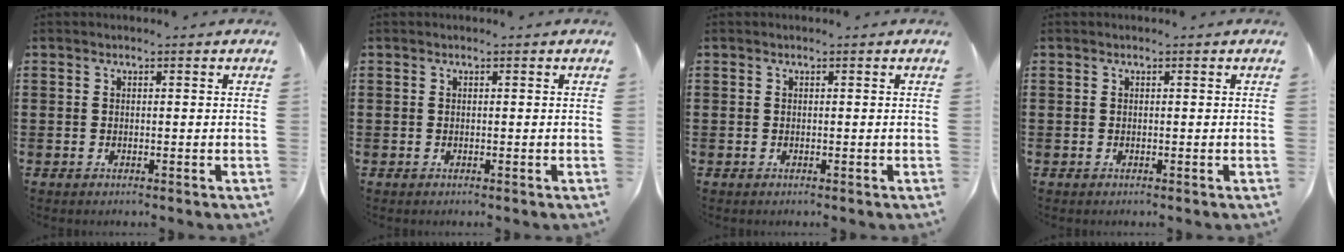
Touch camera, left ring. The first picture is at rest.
{"total": 0.0}
{"total": 0.0}
{"total": 0.0}